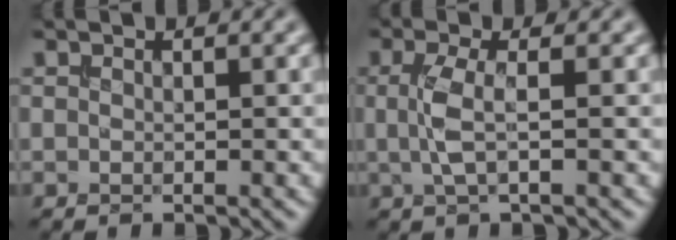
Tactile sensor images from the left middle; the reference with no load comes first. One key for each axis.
{"total": 2.5, "fx": 0.0, "fy": 0.7, "fz": 2.4, "tx": -0.058, "ty": 0.000, "tz": 0.000}